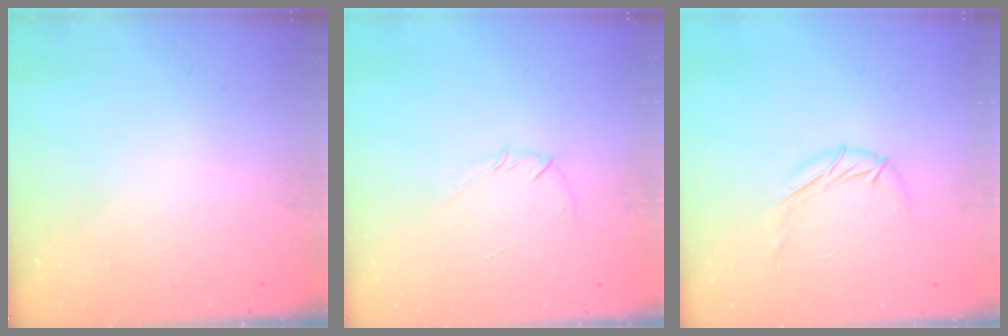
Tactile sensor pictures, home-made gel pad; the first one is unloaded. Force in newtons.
{"total": 5.1, "press": 4.9, "slide": 1.4}
{"total": 6.8, "press": 6.8, "slide": 0.5}